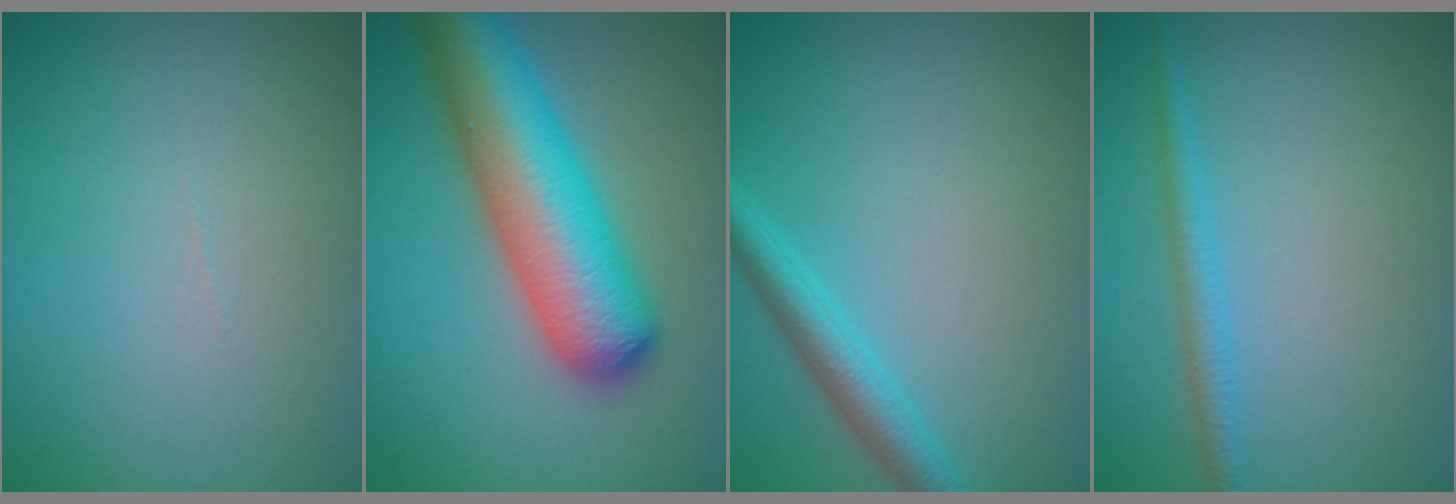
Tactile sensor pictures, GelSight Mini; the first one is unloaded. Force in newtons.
{"total": 10.1, "press": 10.1, "slide": 0.4}
{"total": 3.0, "press": 3.0, "slide": 0.0}
{"total": 1.8, "press": 1.8, "slide": 0.1}